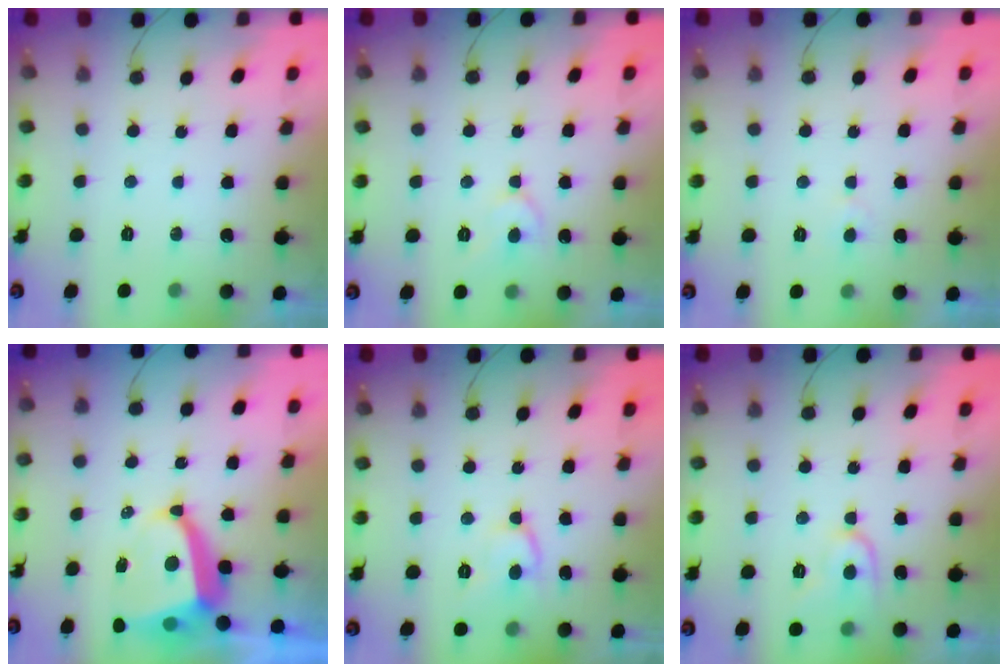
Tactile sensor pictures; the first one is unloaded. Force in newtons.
{"total": 6.5, "press": 6.4, "slide": 0.9}
{"total": 2.6, "press": 2.6, "slide": 0.3}
{"total": 8.6, "press": 8.5, "slide": 1.0}
{"total": 9.6, "press": 9.6, "slide": 0.8}
{"total": 8.4, "press": 8.3, "slide": 0.8}